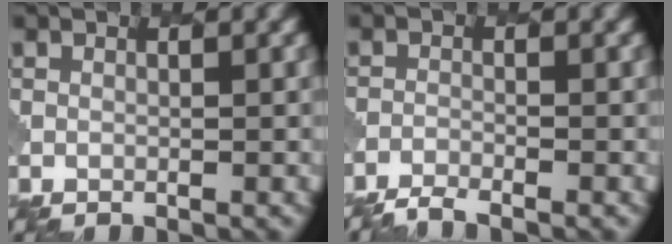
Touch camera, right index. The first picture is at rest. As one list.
[{"total": 2.7, "force": [-2.5, 0.3, 0.7], "torque": [-0.018, 0.000, -0.055]}]